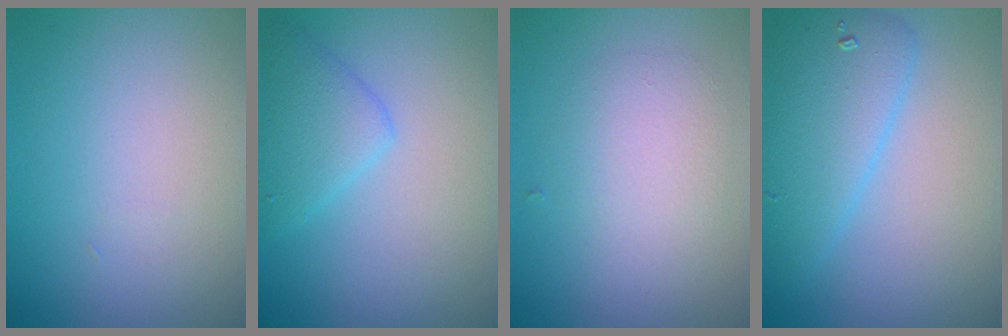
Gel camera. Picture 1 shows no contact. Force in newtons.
{"total": 2.8, "press": 2.8, "slide": 0.2}
{"total": 3.0, "press": 3.0, "slide": 0.1}
{"total": 4.5, "press": 4.5, "slide": 0.2}